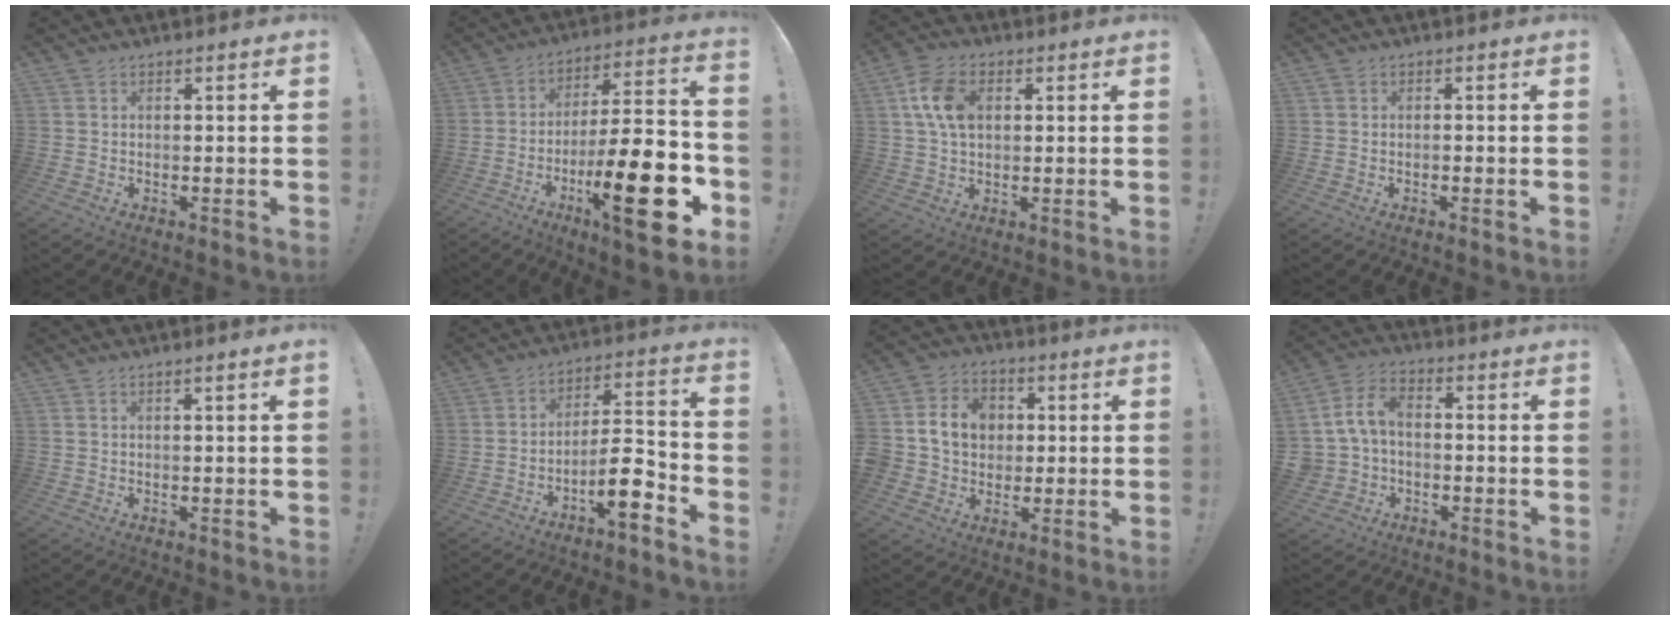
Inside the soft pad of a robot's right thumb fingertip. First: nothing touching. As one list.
[{"total": 25.4, "force": [-9.2, 6.8, 22.7], "torque": [-0.375, 0.046, -0.141]}, {"total": 10.1, "force": [2.2, 6.7, 7.2], "torque": [-0.135, 0.009, 0.044]}, {"total": 0.7, "force": [-0.7, 0.1, 0.2], "torque": [-0.010, 0.003, -0.011]}, {"total": 1.2, "force": [0.4, -0.3, 1.1], "torque": [-0.017, -0.003, 0.005]}, {"total": 11.0, "force": [-5.9, 2.8, 8.8], "torque": [-0.135, 0.031, -0.100]}, {"total": 12.1, "force": [1.6, 10.7, 5.4], "torque": [-0.083, 0.007, 0.040]}, {"total": 9.3, "force": [0.3, 7.0, 6.1], "torque": [-0.125, 0.017, 0.010]}]